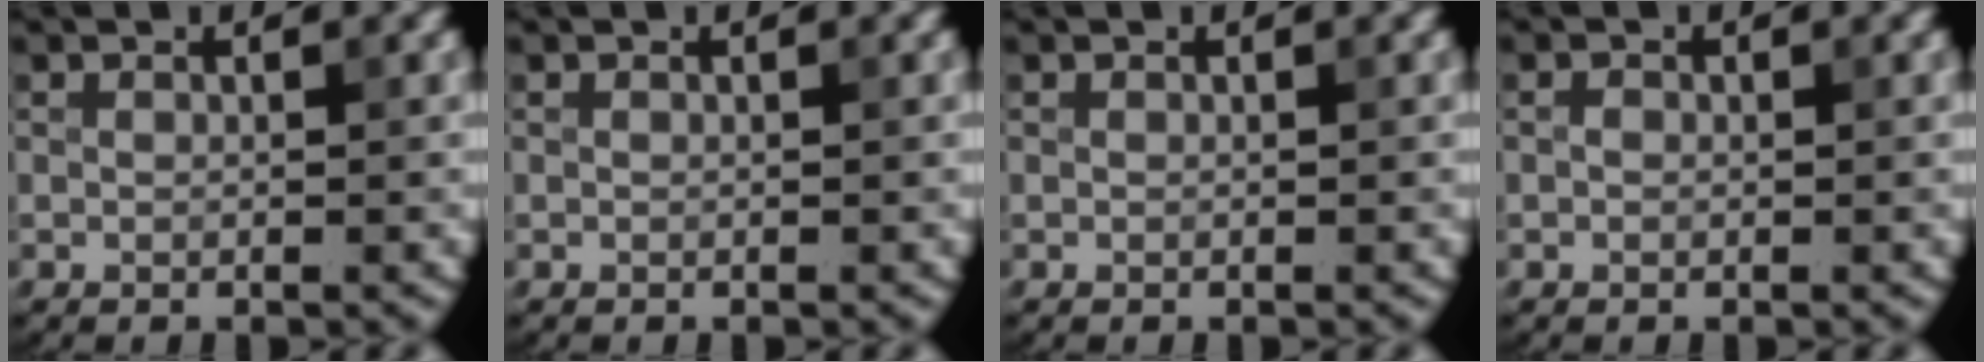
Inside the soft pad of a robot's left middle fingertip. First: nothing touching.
{"total": 0.0}
{"total": 0.0}
{"total": 0.5, "force": [-0.1, 0.5, 0.2], "torque": [-0.002, -0.003, -0.003]}